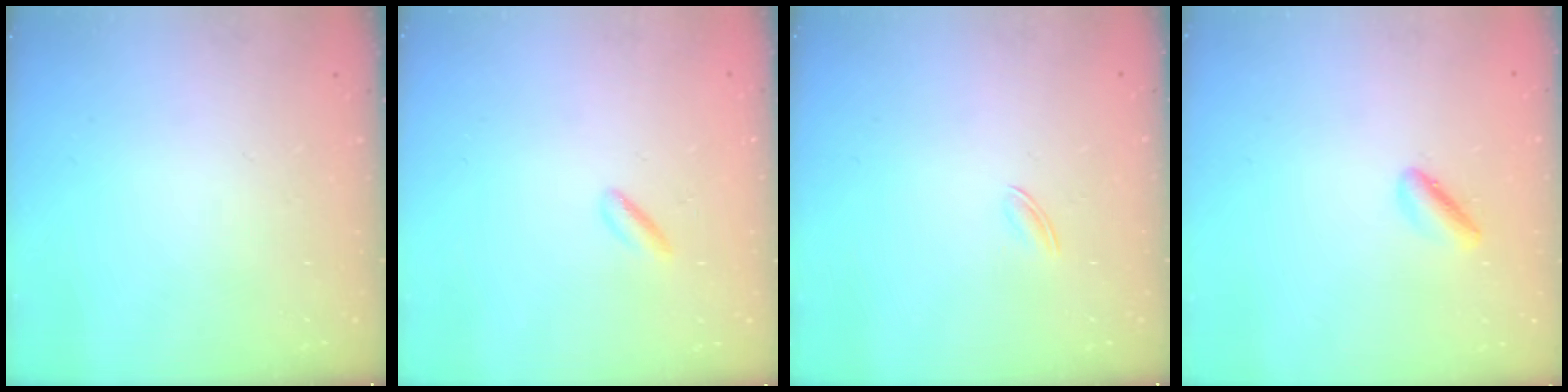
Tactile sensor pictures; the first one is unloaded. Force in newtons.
{"total": 2.8, "press": 2.6, "slide": 0.9}
{"total": 1.6, "press": 1.5, "slide": 0.5}
{"total": 2.0, "press": 2.0, "slide": 0.3}